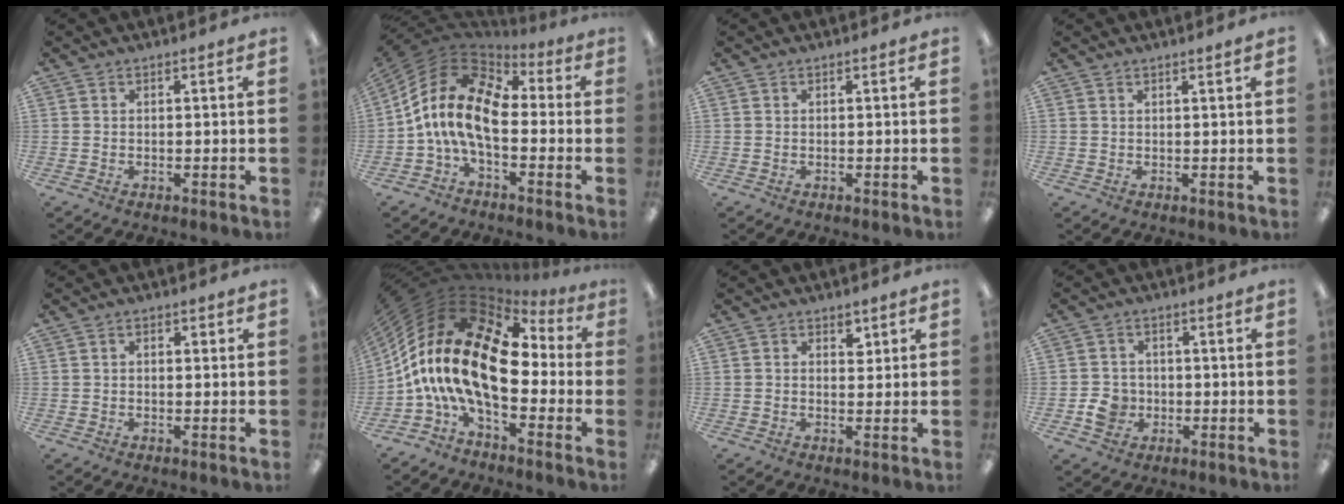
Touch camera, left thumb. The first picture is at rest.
{"total": 15.6, "force": [-0.6, 8.8, 12.9], "torque": [-0.284, 0.004, -0.015]}
{"total": 0.0}
{"total": 1.0, "force": [0.7, 0.0, 0.7], "torque": [-0.013, -0.001, 0.013]}
{"total": 1.5, "force": [0.0, 0.9, 1.2], "torque": [-0.016, 0.004, -0.003]}
{"total": 23.9, "force": [-1.0, 12.2, 20.5], "torque": [-0.441, -0.003, -0.013]}
{"total": 2.7, "force": [1.1, 1.7, 1.8], "torque": [-0.007, -0.008, 0.011]}
{"total": 5.5, "force": [-1.7, 4.8, 2.3], "torque": [-0.034, 0.008, -0.027]}